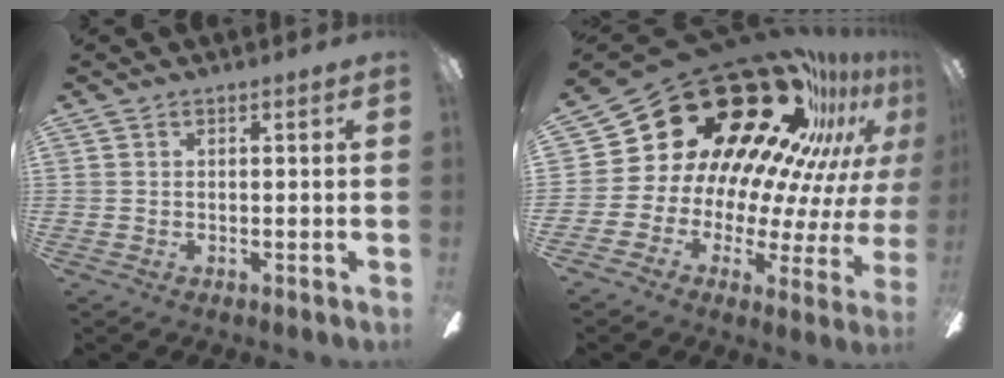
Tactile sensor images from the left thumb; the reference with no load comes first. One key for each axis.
{"total": 30.5, "fx": 20.5, "fy": 14.8, "fz": 17.1, "tx": -0.220, "ty": -0.194, "tz": 0.399}